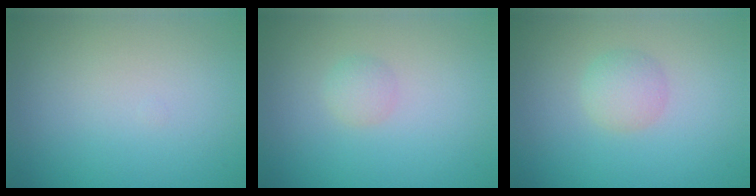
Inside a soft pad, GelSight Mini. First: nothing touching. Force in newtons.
{"total": 1.2, "press": 1.2, "slide": 0.0}
{"total": 1.9, "press": 1.9, "slide": 0.0}